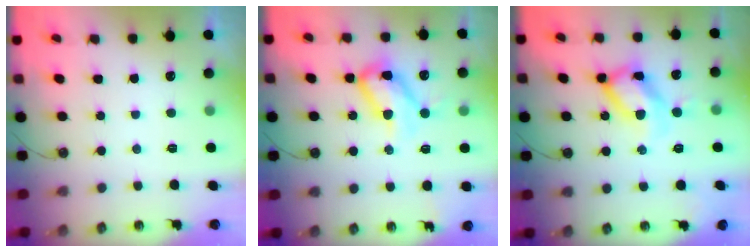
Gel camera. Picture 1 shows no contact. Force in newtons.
{"total": 15.3, "press": 15.2, "slide": 1.3}
{"total": 14.9, "press": 14.9, "slide": 0.7}